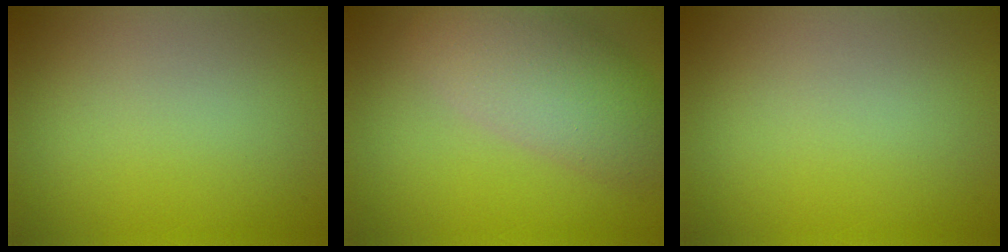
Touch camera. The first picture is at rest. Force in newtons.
{"total": 6.5, "press": 6.5, "slide": 0.4}
{"total": 0.0}